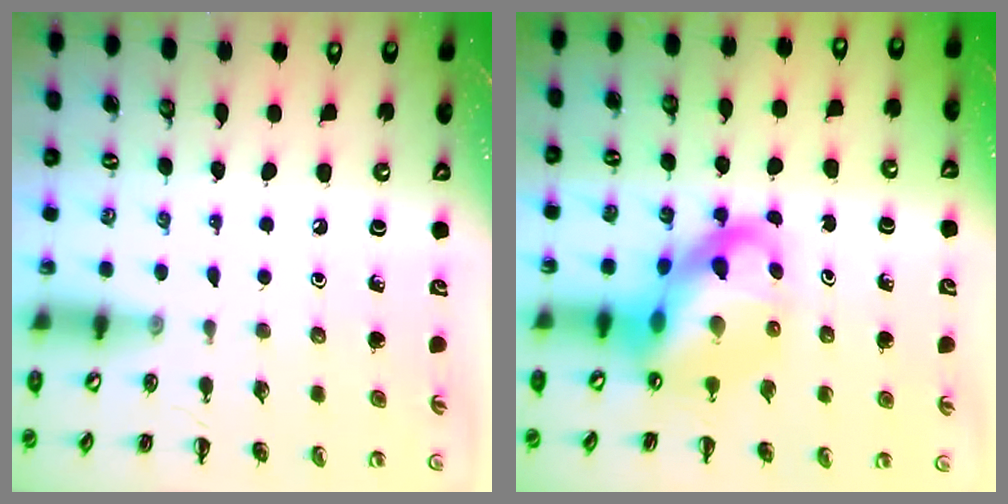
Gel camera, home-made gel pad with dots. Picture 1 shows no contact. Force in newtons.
{"total": 14.4, "press": 13.9, "slide": 3.9}